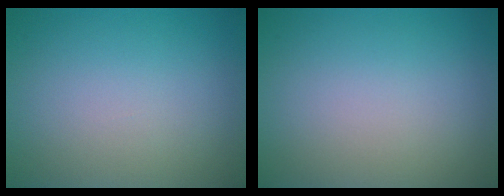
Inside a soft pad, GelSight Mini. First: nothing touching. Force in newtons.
{"total": 0.0}